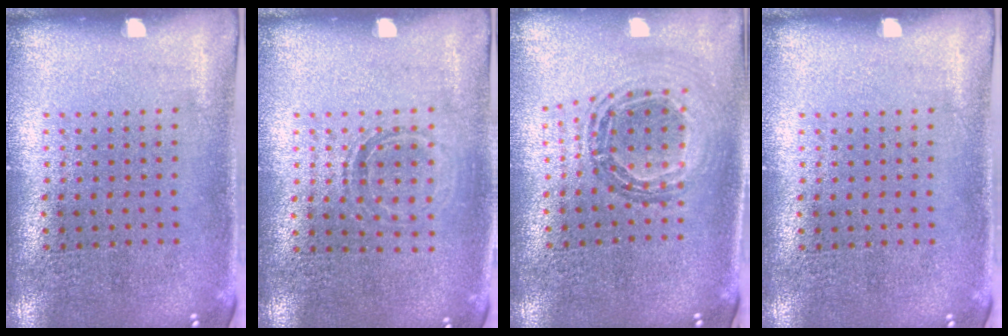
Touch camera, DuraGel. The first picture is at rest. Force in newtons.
{"total": 1.0, "press": 0.9, "slide": 0.4}
{"total": 0.9, "press": 0.9, "slide": 0.1}
{"total": 0.0}